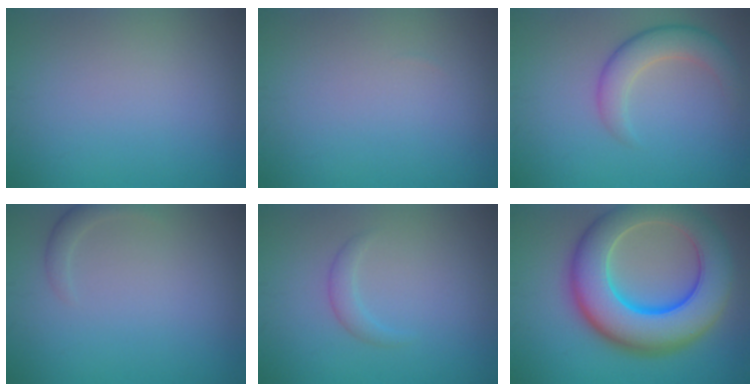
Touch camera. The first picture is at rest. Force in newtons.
{"total": 0.0}
{"total": 4.1, "press": 4.1, "slide": 0.2}
{"total": 1.4, "press": 1.4, "slide": 0.1}
{"total": 1.4, "press": 1.4, "slide": 0.1}
{"total": 12.5, "press": 12.5, "slide": 0.4}